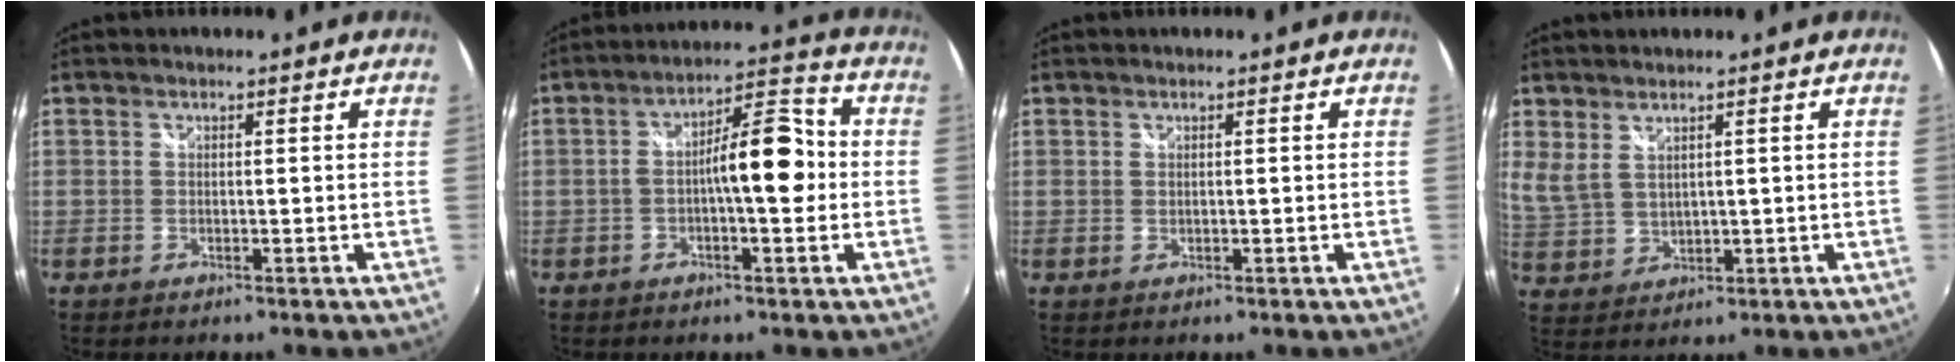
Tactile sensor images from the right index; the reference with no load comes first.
{"total": 9.5, "force": [-0.9, 2.8, 9.0], "torque": [-0.142, 0.024, -0.016]}
{"total": 0.0}
{"total": 4.2, "force": [2.9, 1.9, 2.4], "torque": [-0.051, -0.003, 0.067]}